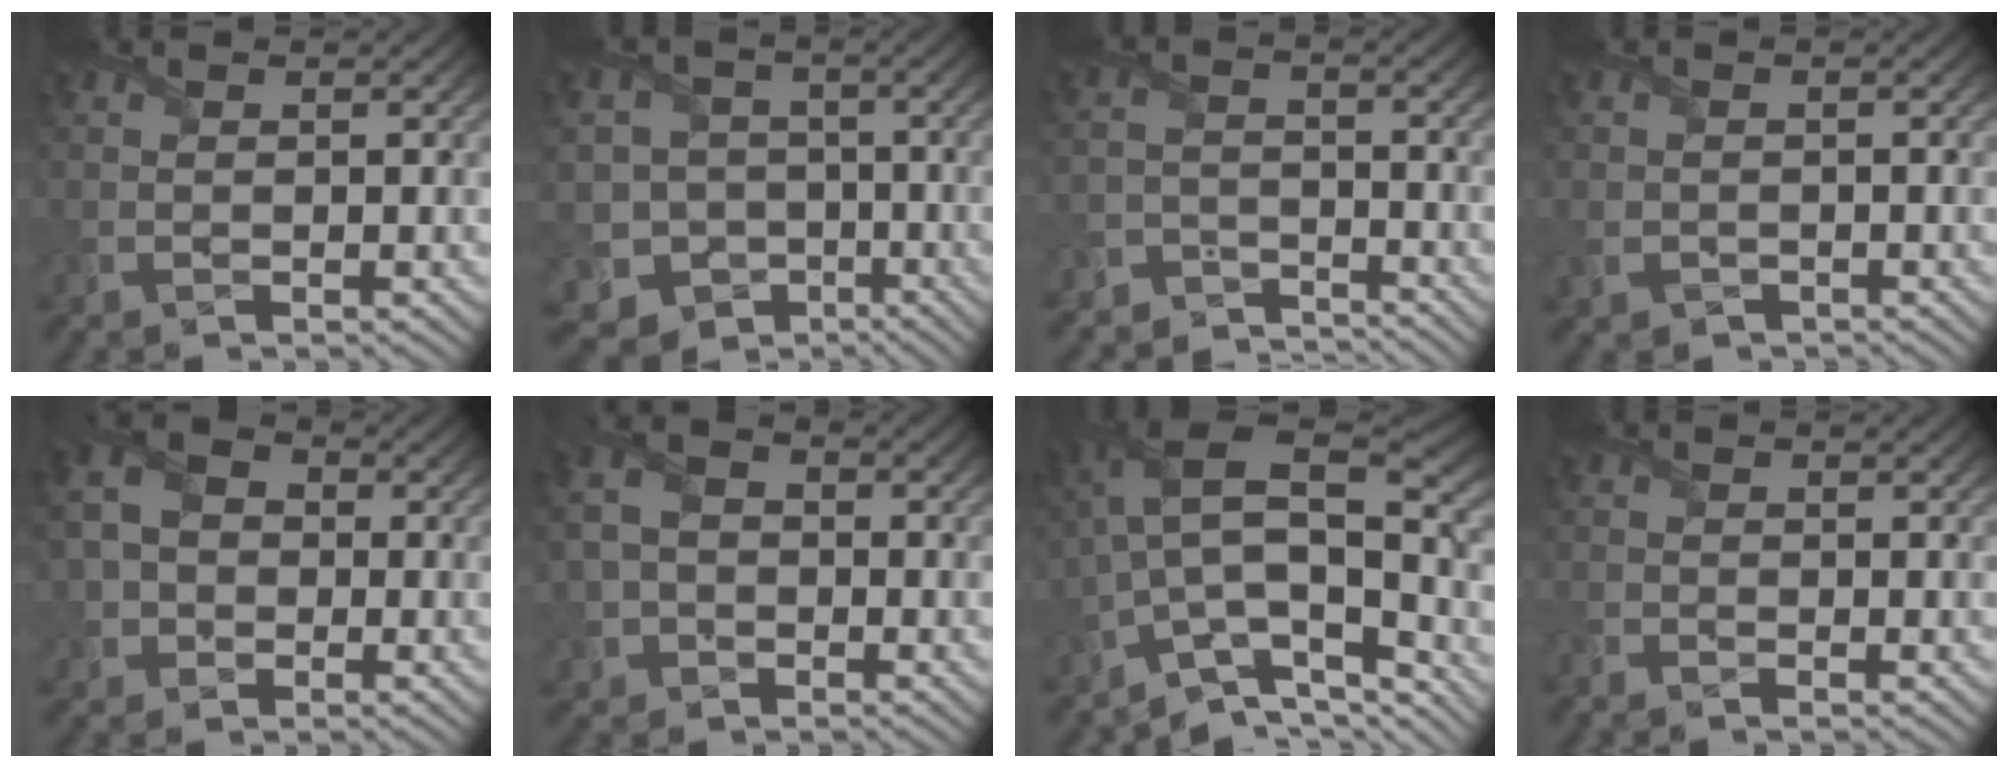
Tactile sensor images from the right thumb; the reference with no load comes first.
{"total": 11.6, "force": [-5.3, 9.9, 2.9], "torque": [-0.108, -0.017, -0.104]}
{"total": 4.5, "force": [-4.5, 0.8, -0.1], "torque": [0.012, -0.002, -0.095]}
{"total": 1.4, "force": [-0.8, 1.0, 0.6], "torque": [-0.016, -0.006, -0.016]}
{"total": 7.1, "force": [-1.0, 6.1, 3.6], "torque": [-0.094, 0.001, -0.036]}
{"total": 5.8, "force": [-1.3, 4.8, 3.1], "torque": [-0.090, 0.000, -0.032]}
{"total": 12.4, "force": [-5.8, 5.8, 9.3], "torque": [-0.181, 0.009, -0.105]}
{"total": 1.4, "force": [-1.2, 0.3, 0.5], "torque": [-0.010, -0.003, -0.027]}